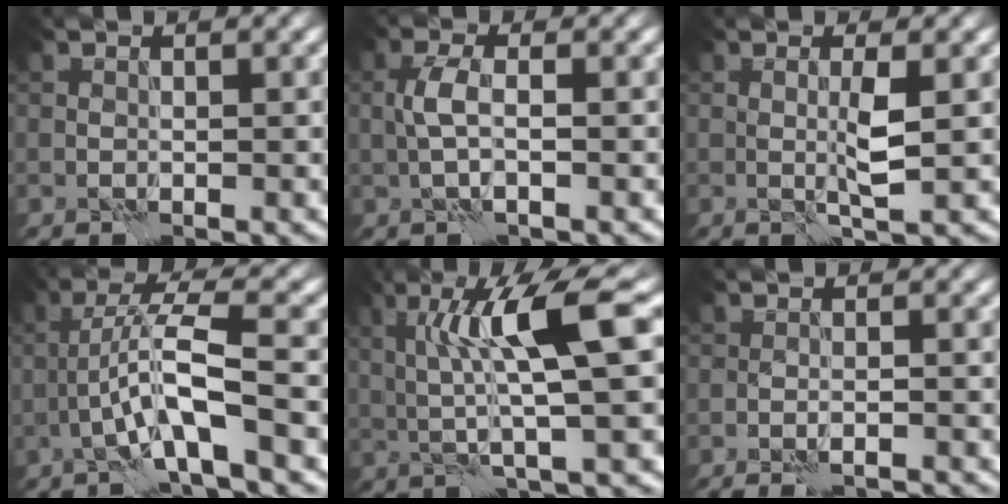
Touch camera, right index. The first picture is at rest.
{"total": 2.4, "force": [-0.1, 0.8, 2.3], "torque": [-0.053, 0.005, -0.005]}
{"total": 2.3, "force": [0.1, 0.1, 2.3], "torque": [-0.047, -0.002, 0.002]}
{"total": 5.9, "force": [-2.0, 0.6, 5.5], "torque": [-0.106, 0.019, -0.041]}
{"total": 7.6, "force": [1.5, 1.0, 7.4], "torque": [-0.130, 0.003, 0.031]}
{"total": 4.2, "force": [-3.6, 0.6, 1.9], "torque": [-0.025, 0.007, -0.048]}